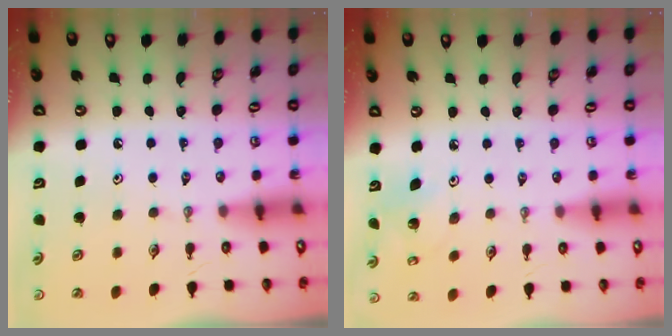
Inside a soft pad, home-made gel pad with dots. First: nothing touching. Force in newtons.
{"total": 4.4, "press": 4.4, "slide": 0.2}